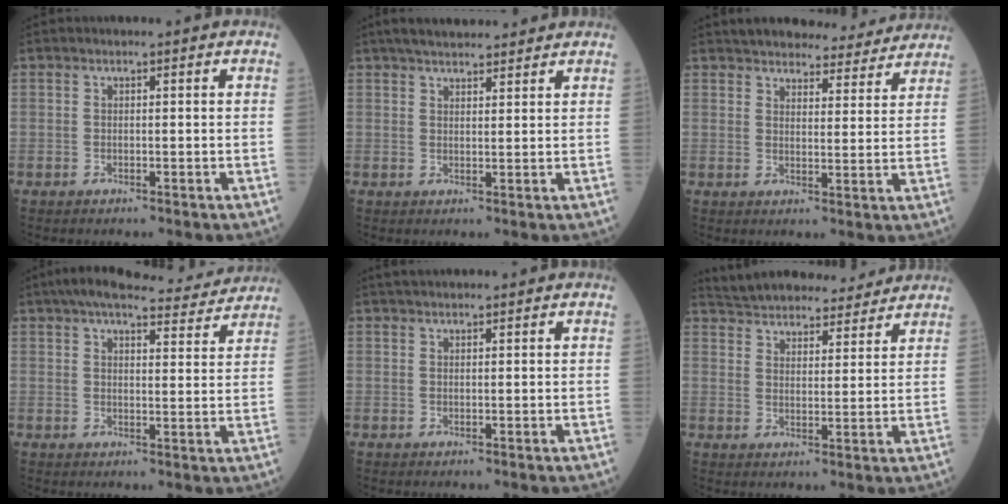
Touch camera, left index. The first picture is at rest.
{"total": 9.2, "force": [8.0, 2.0, 3.9], "torque": [-0.055, 0.028, 0.116]}
{"total": 12.8, "force": [12.0, 3.1, 3.3], "torque": [-0.020, 0.001, 0.143]}
{"total": 15.7, "force": [14.2, 3.2, 5.8], "torque": [-0.087, 0.027, 0.207]}
{"total": 3.7, "force": [3.3, 0.6, 1.6], "torque": [-0.018, 0.034, 0.052]}
{"total": 16.1, "force": [15.1, 3.6, 4.4], "torque": [-0.072, 0.020, 0.219]}